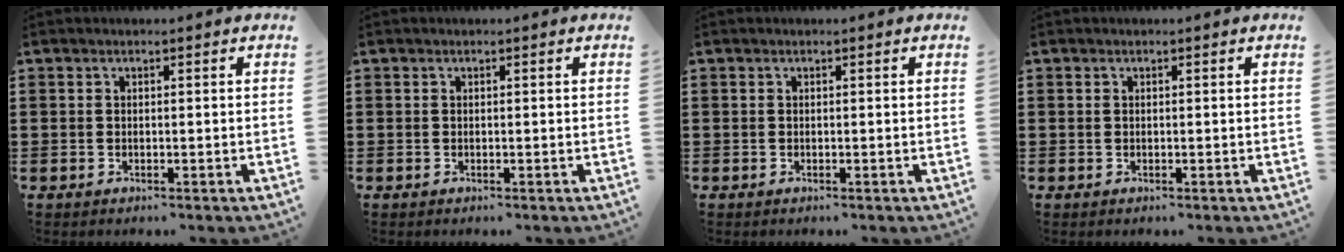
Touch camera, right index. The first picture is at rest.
{"total": 0.0}
{"total": 0.0}
{"total": 0.0}